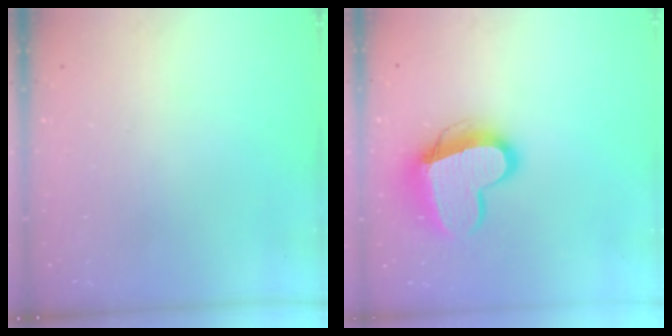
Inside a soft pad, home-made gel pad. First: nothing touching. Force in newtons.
{"total": 14.7, "press": 14.6, "slide": 1.3}